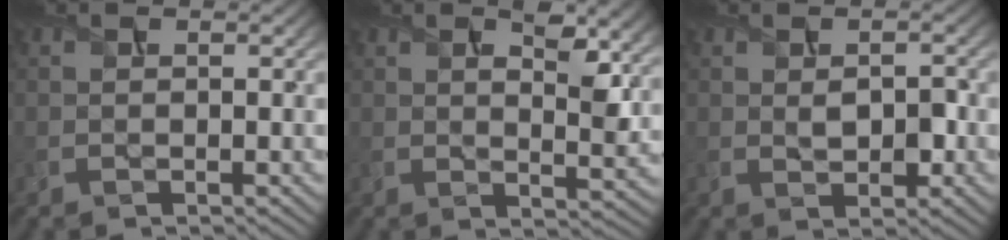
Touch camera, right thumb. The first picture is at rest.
{"total": 5.7, "force": [2.7, 2.3, 4.5], "torque": [-0.081, -0.006, 0.045]}
{"total": 2.9, "force": [0.0, 1.8, 2.3], "torque": [-0.041, -0.005, 0.001]}